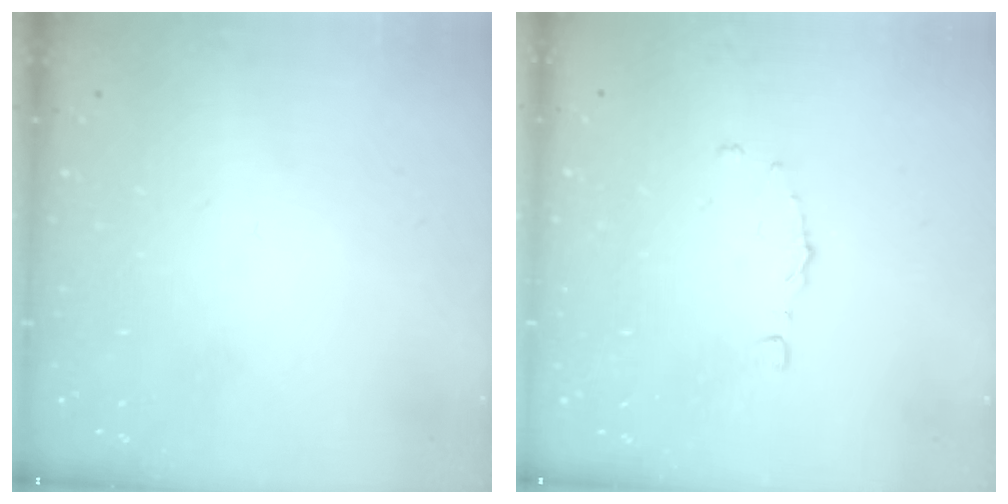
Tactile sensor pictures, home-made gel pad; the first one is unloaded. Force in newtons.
{"total": 5.3, "press": 5.3, "slide": 0.5}